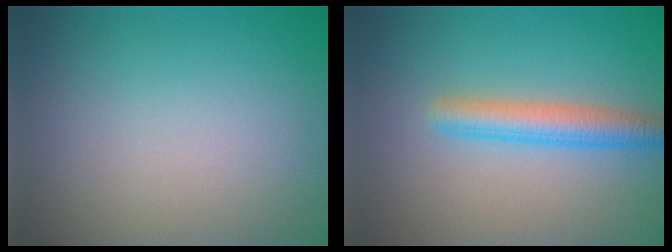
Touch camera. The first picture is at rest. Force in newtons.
{"total": 3.3, "press": 3.3, "slide": 0.0}